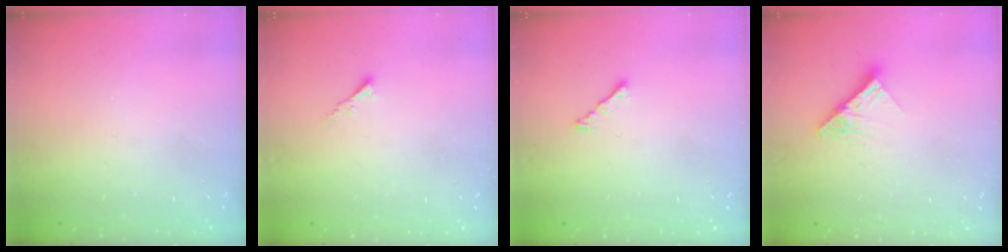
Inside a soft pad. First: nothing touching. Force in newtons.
{"total": 1.7, "press": 1.6, "slide": 0.5}
{"total": 1.7, "press": 1.6, "slide": 0.6}
{"total": 10.0, "press": 9.9, "slide": 1.1}